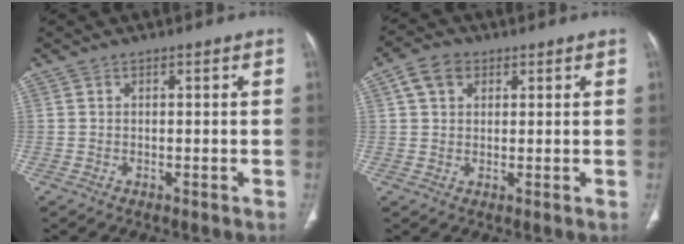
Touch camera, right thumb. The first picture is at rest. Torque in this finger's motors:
{"motor_torque": [-0.08, 0.09, 0.15, 0.18, 0.13]}